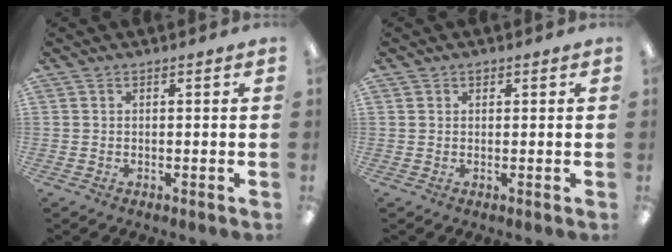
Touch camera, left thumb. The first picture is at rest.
{"total": 0.9, "force": [0.6, 0.7, 0.1], "torque": [0.004, -0.001, 0.009]}